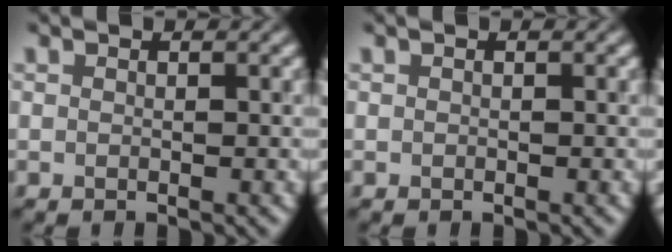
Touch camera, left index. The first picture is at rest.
{"total": 0.0}